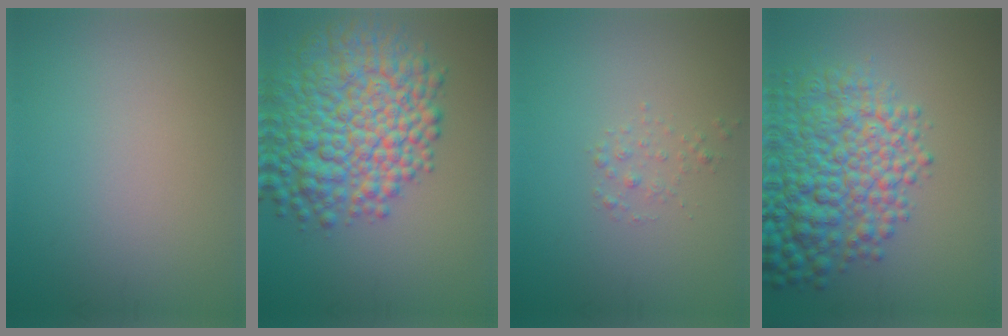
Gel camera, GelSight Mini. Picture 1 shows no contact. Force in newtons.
{"total": 10.5, "press": 10.5, "slide": 0.0}
{"total": 1.0, "press": 1.0, "slide": 0.0}
{"total": 9.3, "press": 9.3, "slide": 0.3}